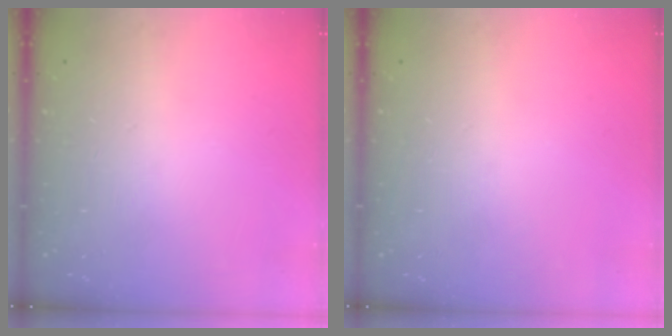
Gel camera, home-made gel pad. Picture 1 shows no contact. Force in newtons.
{"total": 0.0}